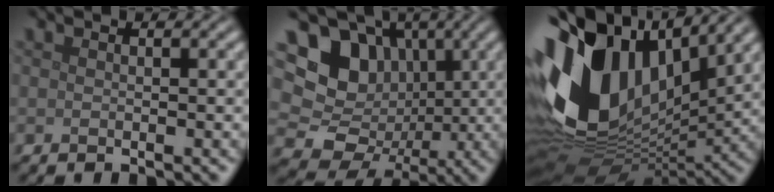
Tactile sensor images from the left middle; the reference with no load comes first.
{"total": 16.0, "force": [2.8, 14.5, 6.3], "torque": [-0.152, 0.036, 0.037]}
{"total": 16.8, "force": [3.7, 10.7, 12.4], "torque": [-0.281, 0.022, 0.056]}